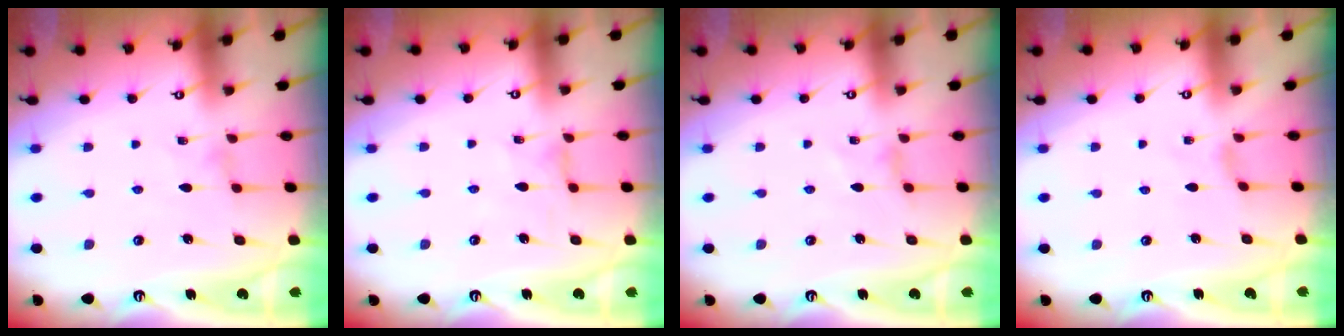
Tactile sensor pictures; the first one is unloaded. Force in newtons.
{"total": 1.6, "press": 1.6, "slide": 0.1}
{"total": 0.8, "press": 0.8, "slide": 0.3}
{"total": 0.0}